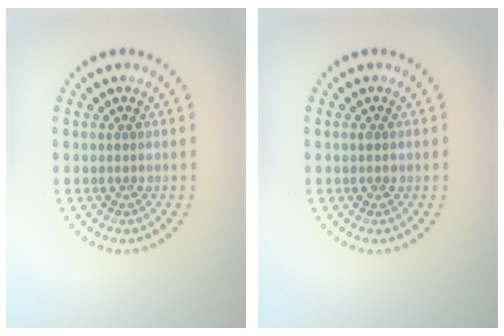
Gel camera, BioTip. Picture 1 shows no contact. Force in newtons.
{"total": 0.8, "press": 0.7, "slide": 0.1}